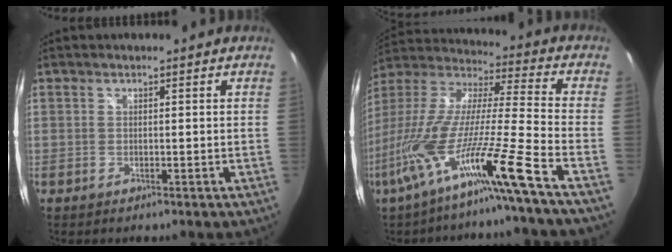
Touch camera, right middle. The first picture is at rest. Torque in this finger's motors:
{"motor_torque": [2.14, 0.00, 1.02, 0.21]}